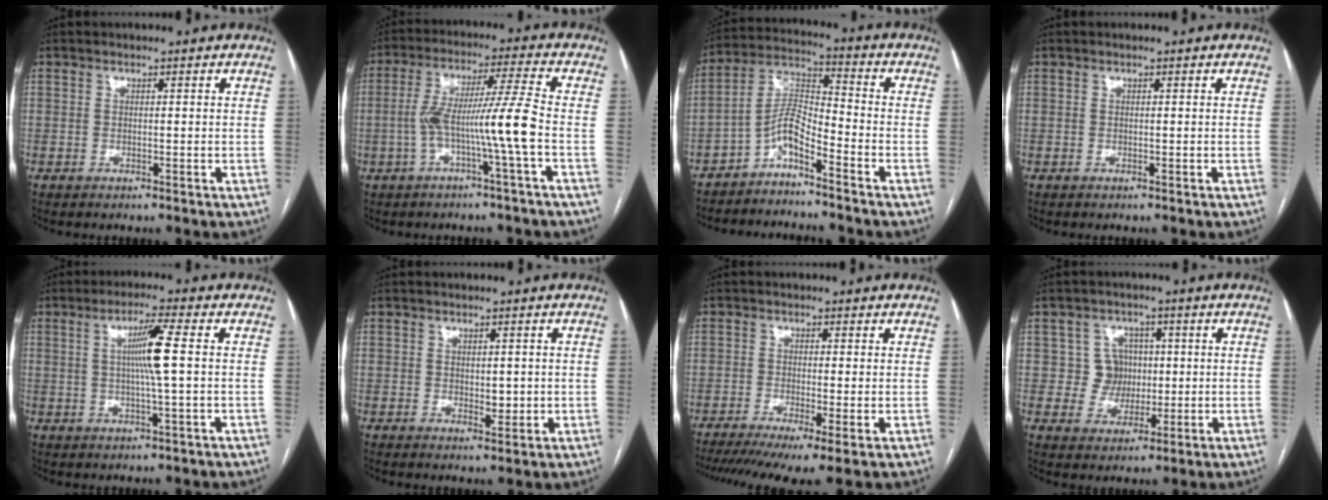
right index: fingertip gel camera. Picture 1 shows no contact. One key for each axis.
{"total": 9.6, "fx": -2.5, "fy": -1.3, "fz": 9.1, "tx": -0.177, "ty": 0.020, "tz": -0.045}
{"total": 6.4, "fx": -4.5, "fy": 0.9, "fz": 4.4, "tx": -0.094, "ty": 0.014, "tz": -0.090}
{"total": 0.0}
{"total": 6.4, "fx": 0.7, "fy": -0.7, "fz": 6.3, "tx": -0.114, "ty": 0.000, "tz": 0.015}
{"total": 2.5, "fx": 0.1, "fy": 1.4, "fz": 2.1, "tx": -0.025, "ty": -0.004, "tz": 0.007}
{"total": 10.0, "fx": -6.2, "fy": 1.5, "fz": 7.7, "tx": -0.129, "ty": -0.015, "tz": -0.100}
{"total": 5.3, "fx": 0.7, "fy": 5.2, "fz": 0.8, "tx": -0.005, "ty": 0.016, "tz": 0.017}